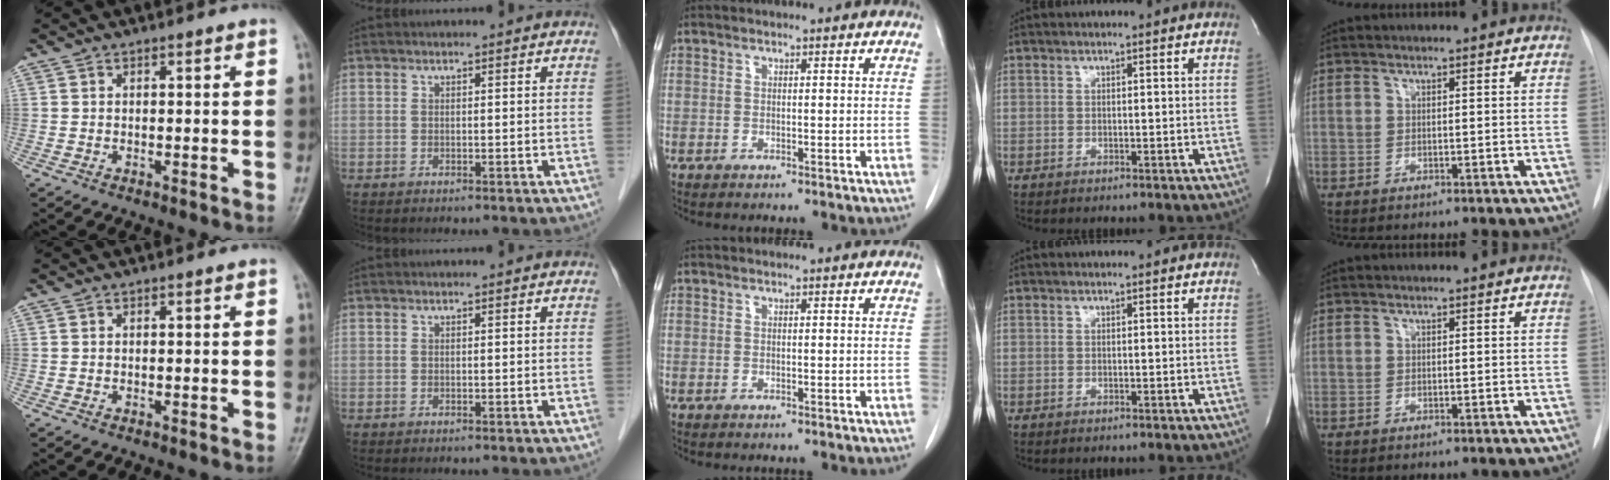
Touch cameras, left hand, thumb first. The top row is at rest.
{}